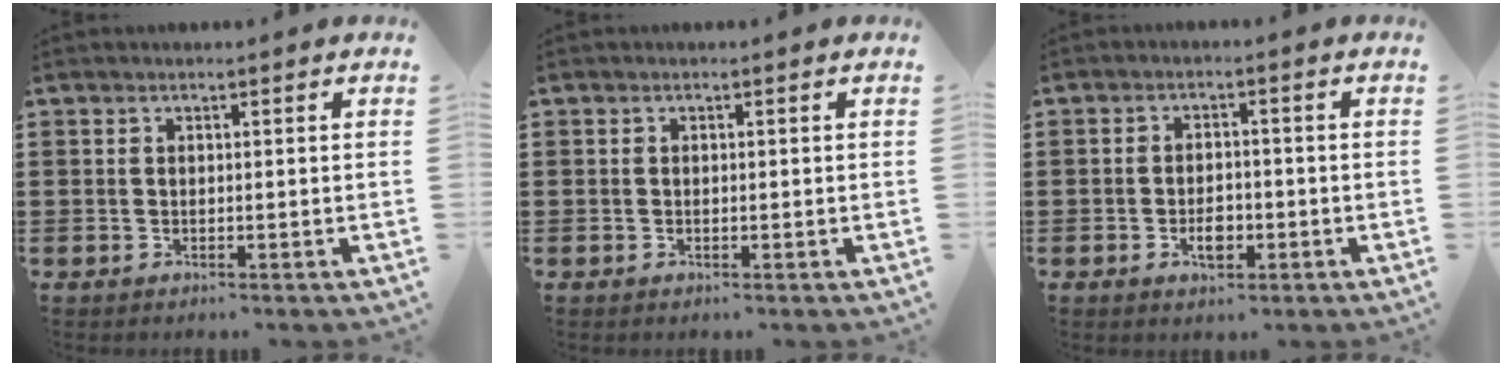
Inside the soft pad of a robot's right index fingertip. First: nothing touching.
{"total": 0.0}
{"total": 3.7, "force": [-1.3, 2.0, 2.8], "torque": [-0.043, 0.001, -0.023]}